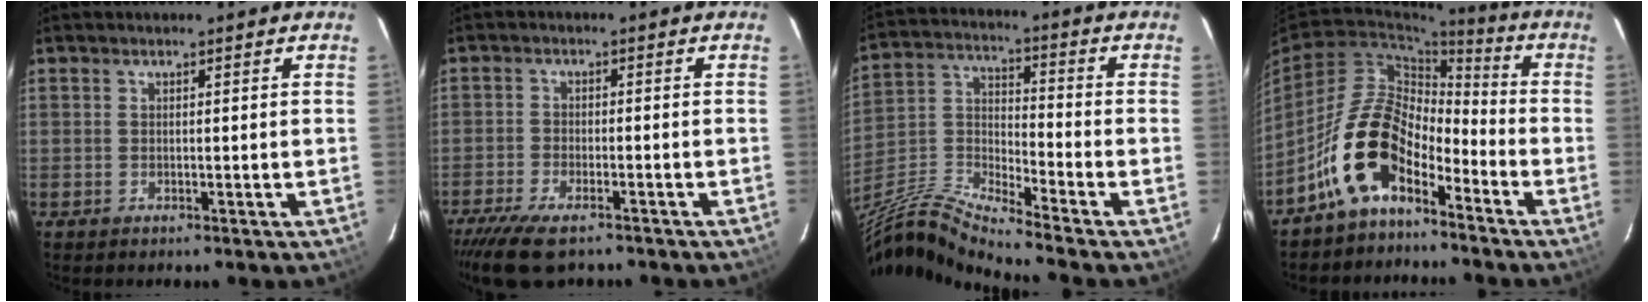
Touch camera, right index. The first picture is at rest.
{"total": 8.6, "force": [-6.8, 2.6, 4.6], "torque": [-0.117, -0.025, -0.123]}
{"total": 13.5, "force": [-10.9, 0.3, 8.0], "torque": [-0.168, -0.025, -0.219]}
{"total": 12.6, "force": [-8.0, 6.2, 7.6], "torque": [-0.142, 0.025, -0.154]}